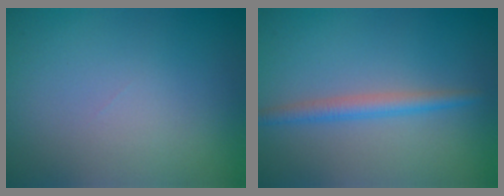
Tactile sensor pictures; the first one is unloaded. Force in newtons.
{"total": 2.2, "press": 2.2, "slide": 0.0}